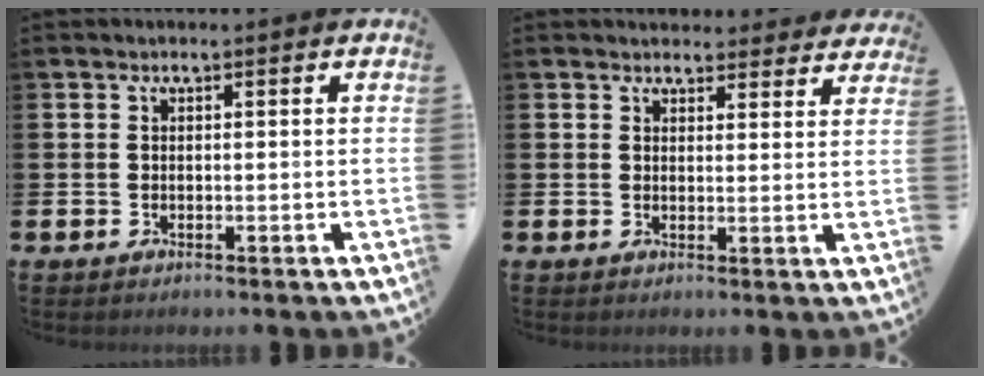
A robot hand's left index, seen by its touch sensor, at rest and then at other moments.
{"total": 3.2, "force": [3.1, 0.9, -0.1], "torque": [0.006, -0.018, 0.054]}